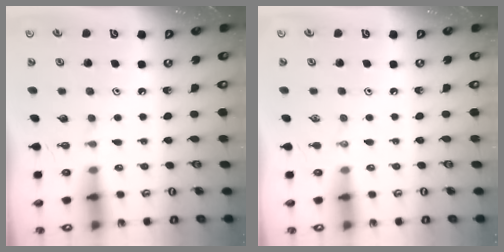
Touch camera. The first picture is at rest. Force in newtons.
{"total": 0.0}